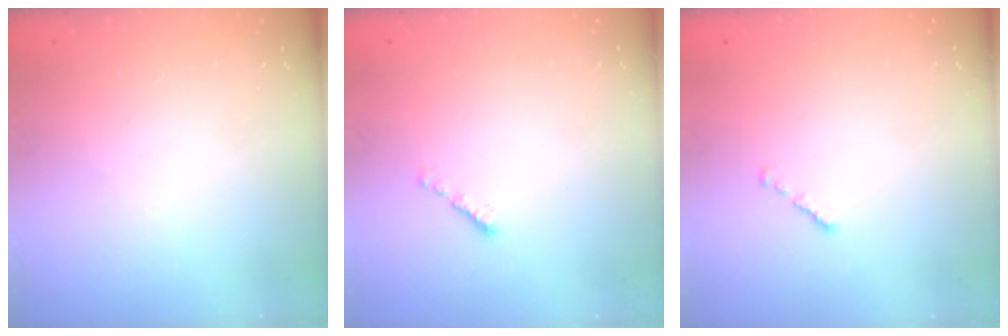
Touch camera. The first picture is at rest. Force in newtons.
{"total": 0.7, "press": 0.5, "slide": 0.4}
{"total": 0.7, "press": 0.6, "slide": 0.4}